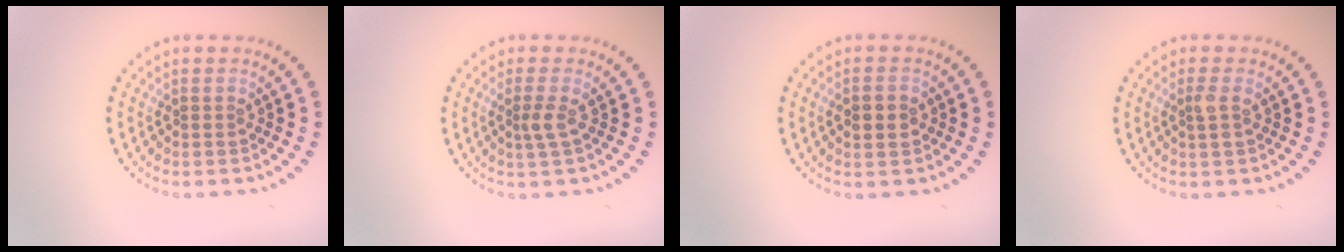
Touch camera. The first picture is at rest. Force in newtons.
{"total": 1.3, "press": 1.1, "slide": 0.8}
{"total": 2.2, "press": 2.2, "slide": 0.4}
{"total": 1.2, "press": 1.1, "slide": 0.4}